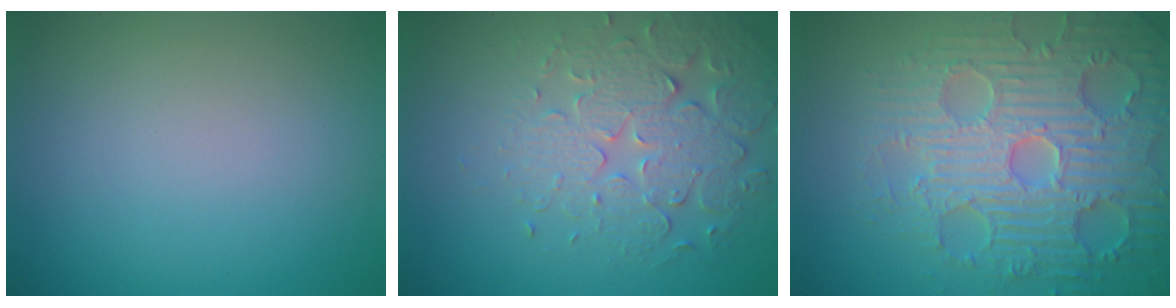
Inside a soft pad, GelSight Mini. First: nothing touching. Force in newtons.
{"total": 4.8, "press": 4.3, "slide": 2.2}
{"total": 8.0, "press": 6.4, "slide": 4.8}